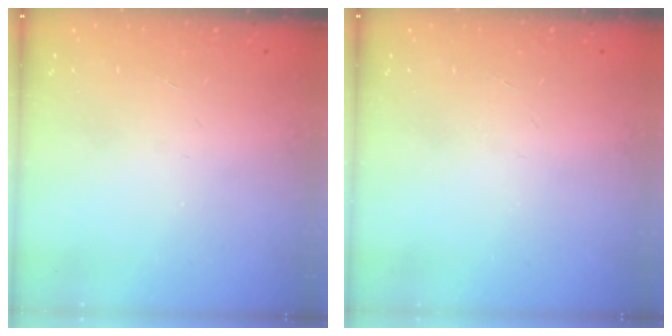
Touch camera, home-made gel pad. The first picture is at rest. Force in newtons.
{"total": 0.0}